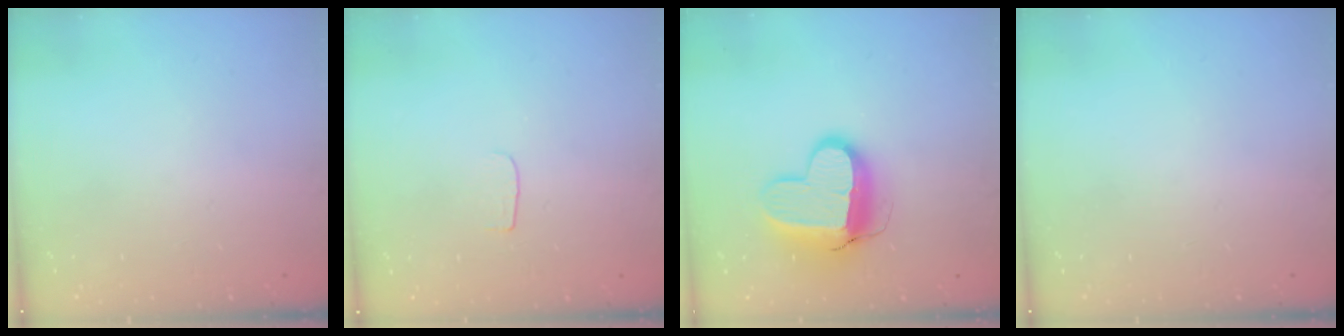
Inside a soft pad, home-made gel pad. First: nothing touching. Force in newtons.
{"total": 3.1, "press": 3.1, "slide": 0.3}
{"total": 13.1, "press": 13.0, "slide": 1.3}
{"total": 0.0}